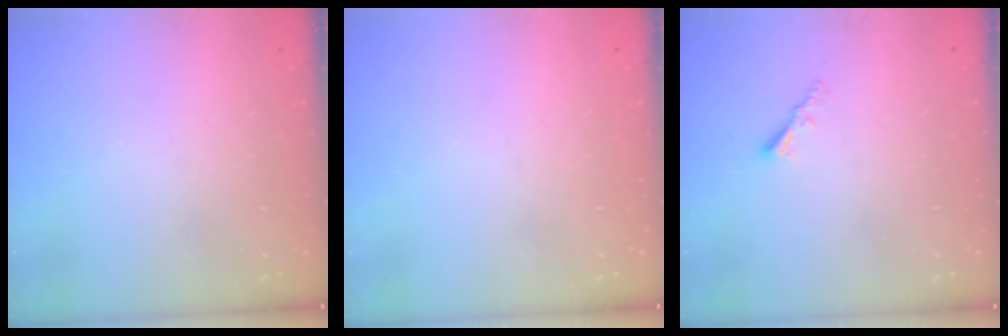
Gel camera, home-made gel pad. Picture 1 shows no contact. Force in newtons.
{"total": 0.0}
{"total": 2.0, "press": 2.0, "slide": 0.3}